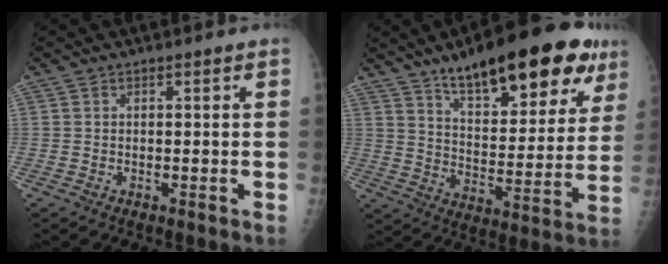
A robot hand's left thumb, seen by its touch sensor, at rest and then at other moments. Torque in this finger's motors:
{"motor_torque": [0.78, 0.73, 1.22, -1.55, 0.23]}